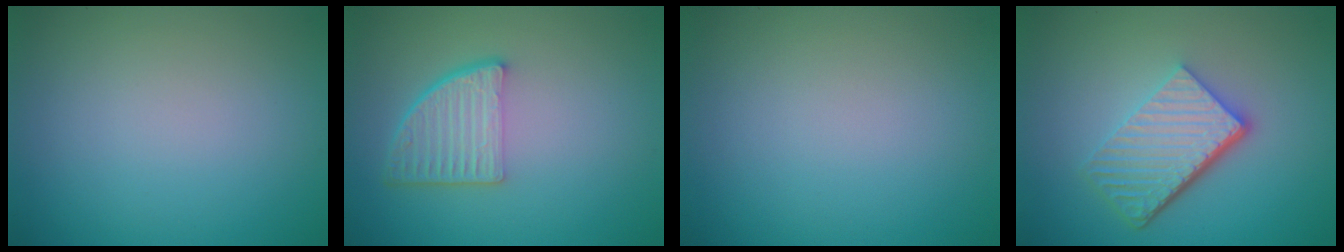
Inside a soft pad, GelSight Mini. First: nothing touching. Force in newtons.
{"total": 4.7, "press": 3.4, "slide": 3.3}
{"total": 0.0}
{"total": 6.0, "press": 4.1, "slide": 4.3}